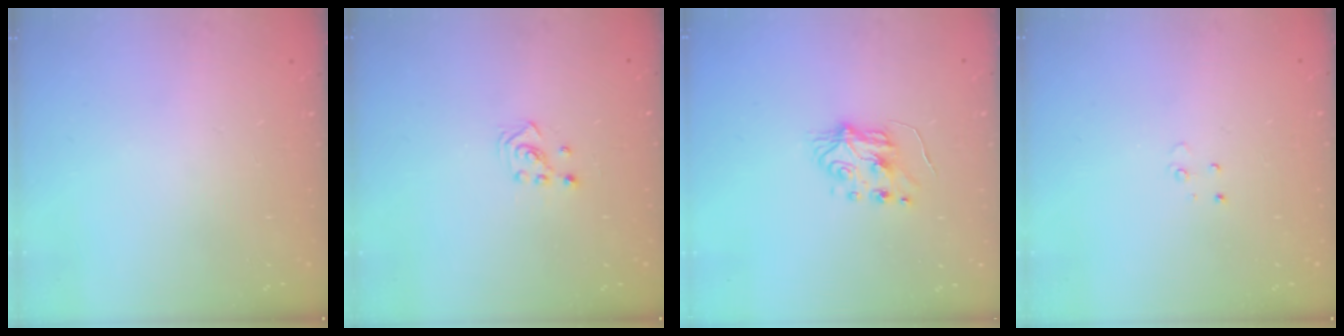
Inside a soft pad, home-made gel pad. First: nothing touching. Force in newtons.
{"total": 2.5, "press": 2.4, "slide": 0.8}
{"total": 5.2, "press": 5.1, "slide": 0.7}
{"total": 3.0, "press": 2.9, "slide": 0.3}